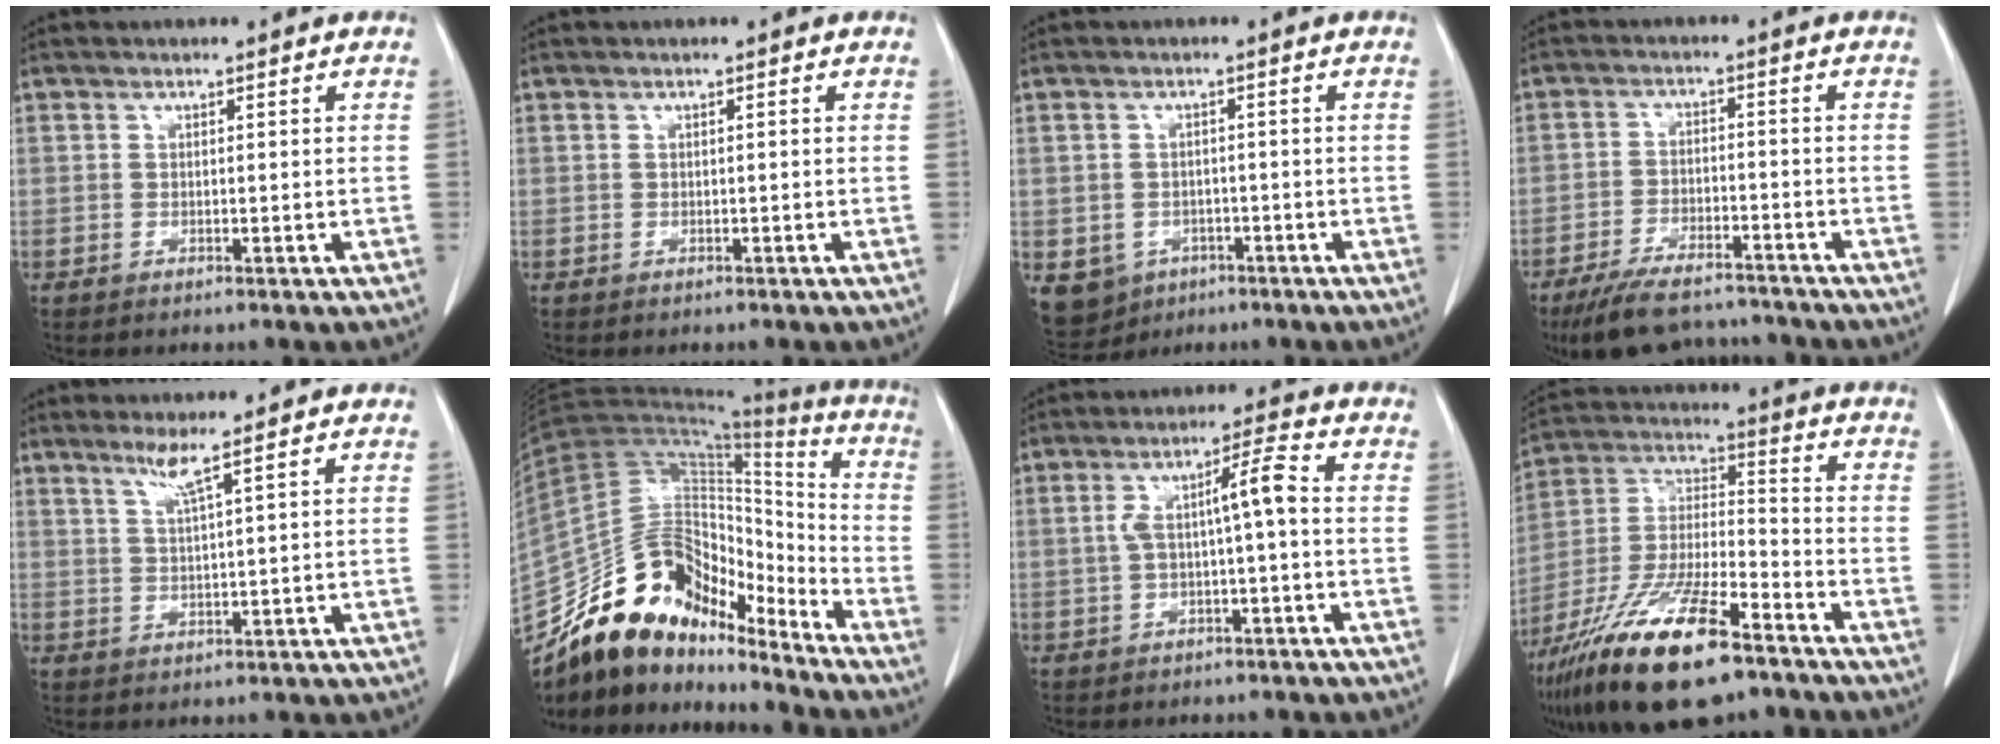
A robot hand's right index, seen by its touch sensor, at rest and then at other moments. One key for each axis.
{"total": 0.0}
{"total": 7.7, "fx": -3.7, "fy": 6.5, "fz": 1.9, "tx": -0.041, "ty": 0.005, "tz": -0.045}
{"total": 12.1, "fx": -10.6, "fy": 3.6, "fz": 4.6, "tx": -0.077, "ty": 0.000, "tz": -0.166}
{"total": 3.1, "fx": 2.0, "fy": -1.0, "fz": 2.1, "tx": -0.045, "ty": -0.008, "tz": 0.044}
{"total": 19.1, "fx": -15.7, "fy": 7.2, "fz": 8.2, "tx": -0.128, "ty": 0.067, "tz": -0.273}
{"total": 5.9, "fx": -0.2, "fy": 0.5, "fz": 5.9, "tx": -0.105, "ty": 0.026, "tz": 0.000}
{"total": 20.7, "fx": -13.6, "fy": 4.9, "fz": 14.9, "tx": -0.308, "ty": -0.025, "tz": -0.245}